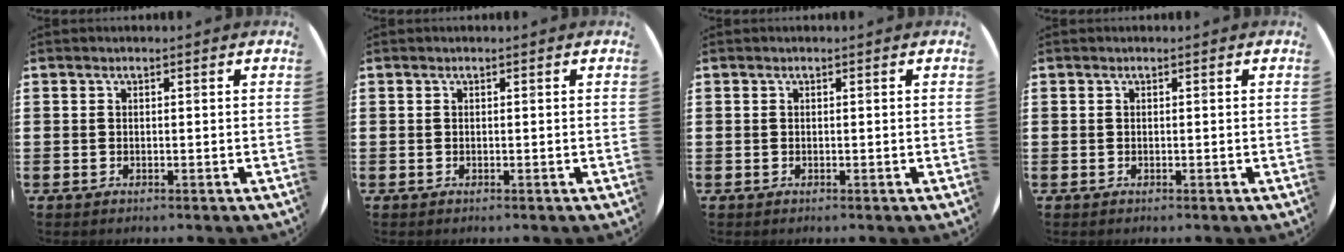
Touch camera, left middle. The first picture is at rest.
{"total": 0.0}
{"total": 0.0}
{"total": 0.0}